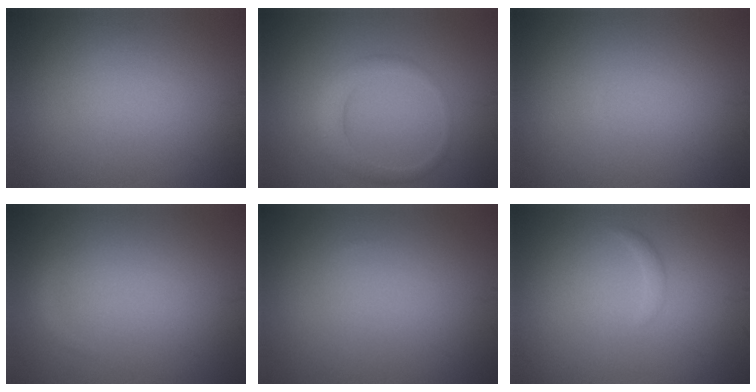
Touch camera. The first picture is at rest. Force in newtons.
{"total": 2.4, "press": 2.4, "slide": 0.1}
{"total": 0.0}
{"total": 0.7, "press": 0.7, "slide": 0.1}
{"total": 0.0}
{"total": 0.7, "press": 0.7, "slide": 0.0}